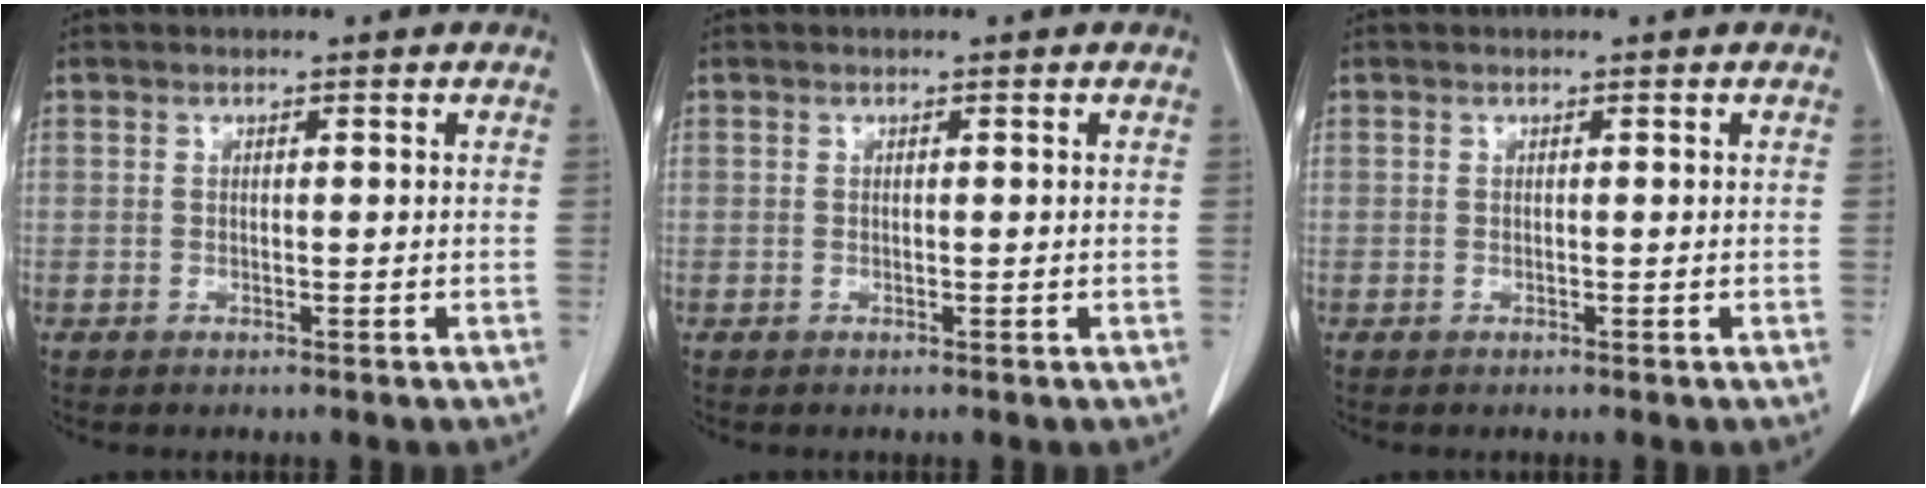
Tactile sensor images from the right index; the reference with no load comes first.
{"total": 0.0}
{"total": 0.0}